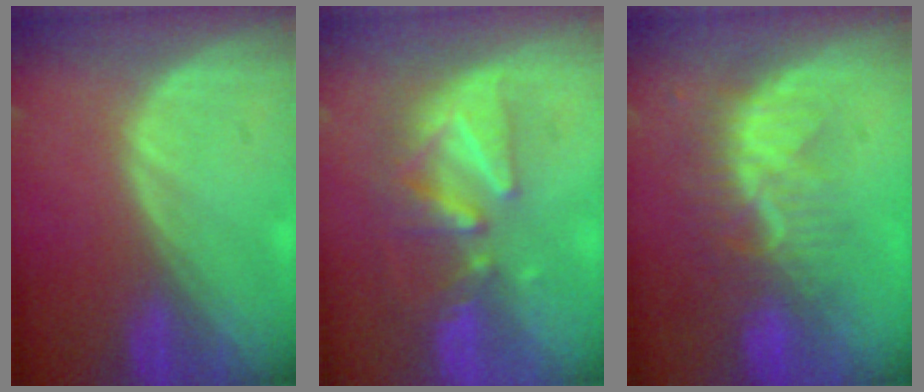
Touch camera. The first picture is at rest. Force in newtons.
{"total": 8.4, "press": 7.8, "slide": 3.1}
{"total": 8.1, "press": 7.4, "slide": 3.5}